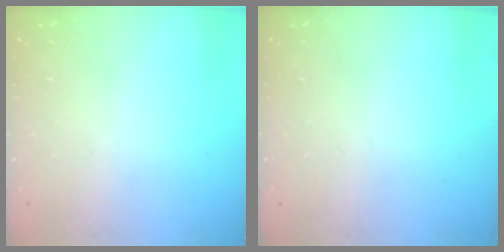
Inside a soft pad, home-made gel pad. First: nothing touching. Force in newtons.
{"total": 0.0}